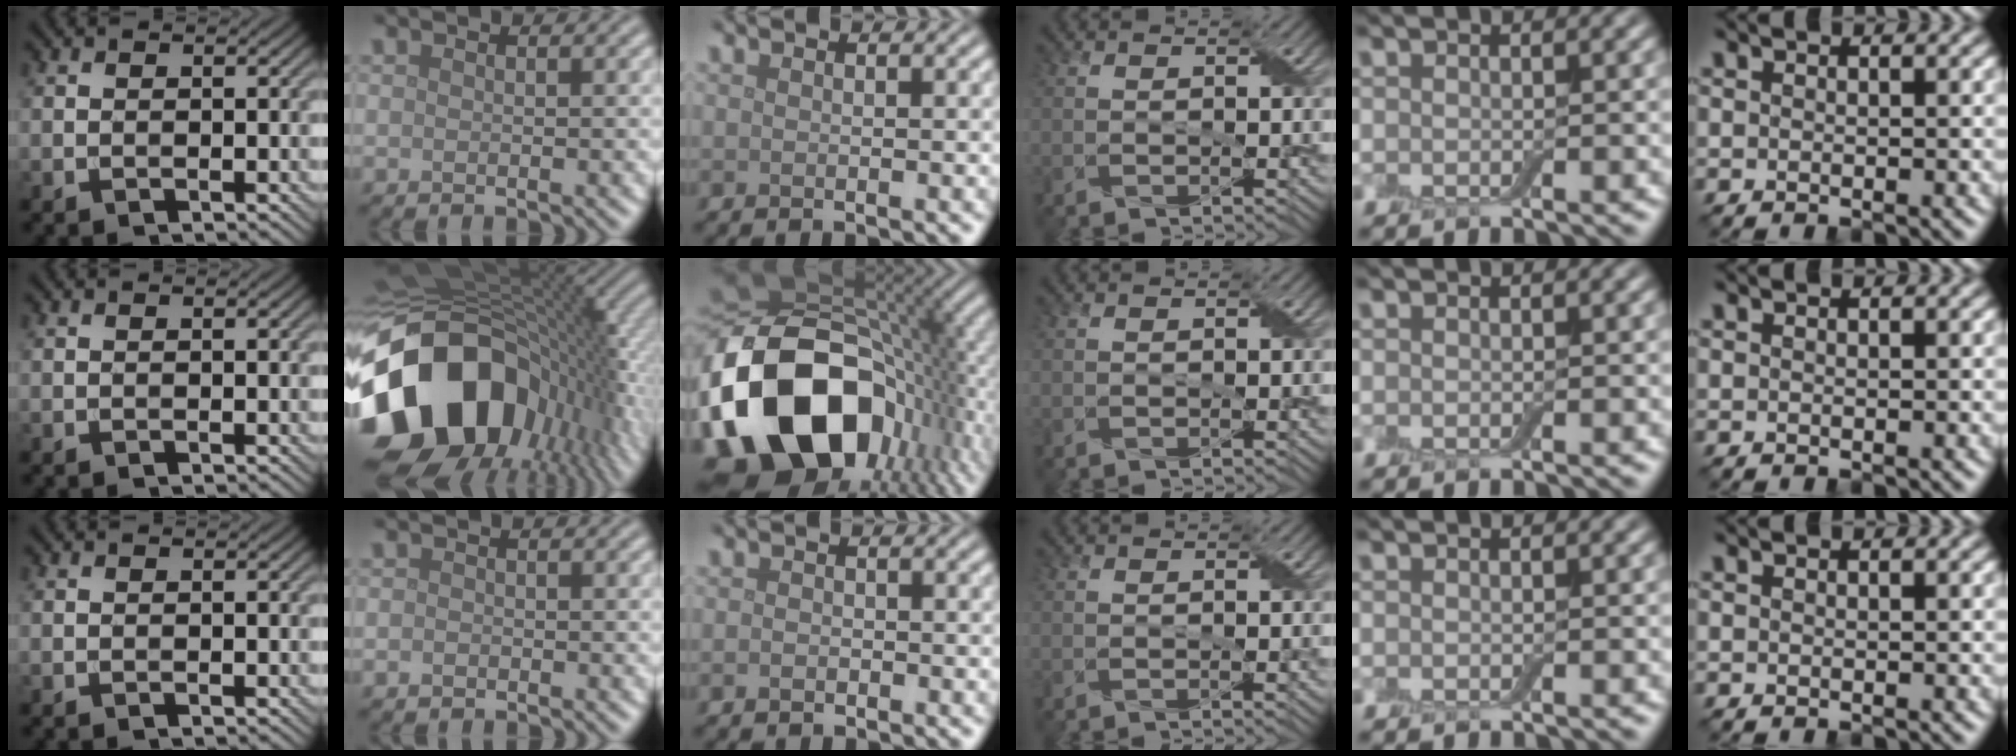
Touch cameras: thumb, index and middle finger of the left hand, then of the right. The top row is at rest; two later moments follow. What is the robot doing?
{"motion": "fold", "object": "aluminum foil"}